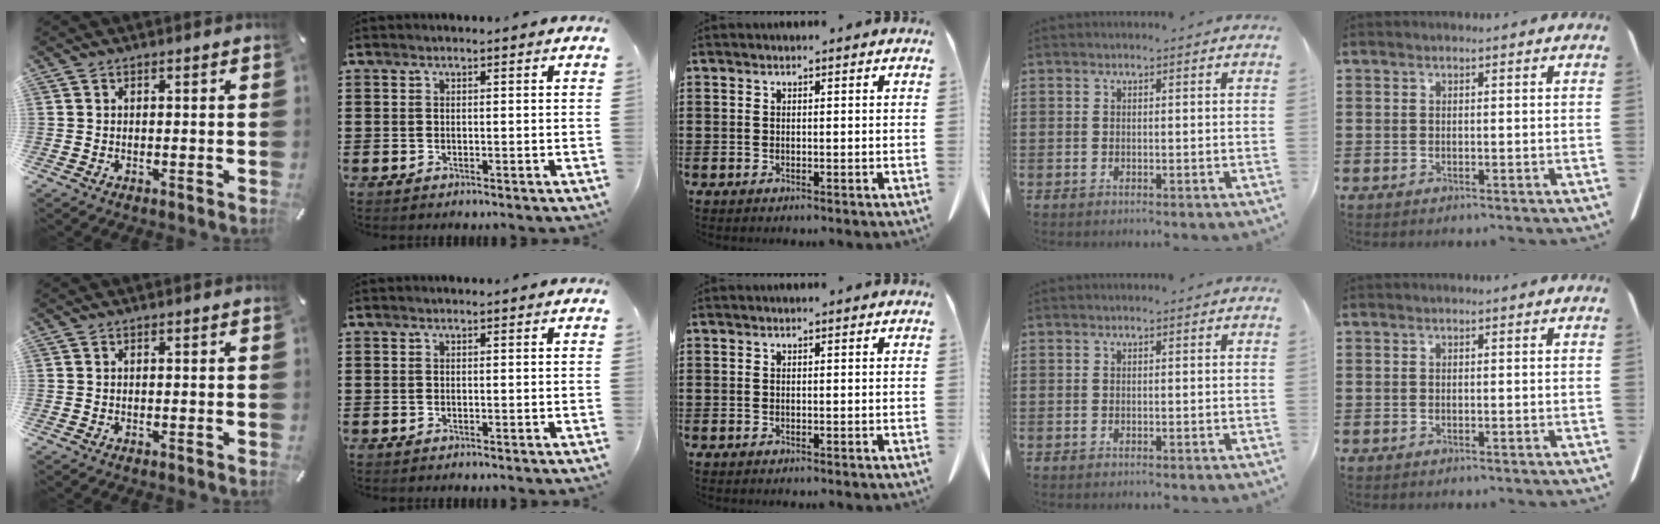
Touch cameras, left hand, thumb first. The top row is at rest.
{}